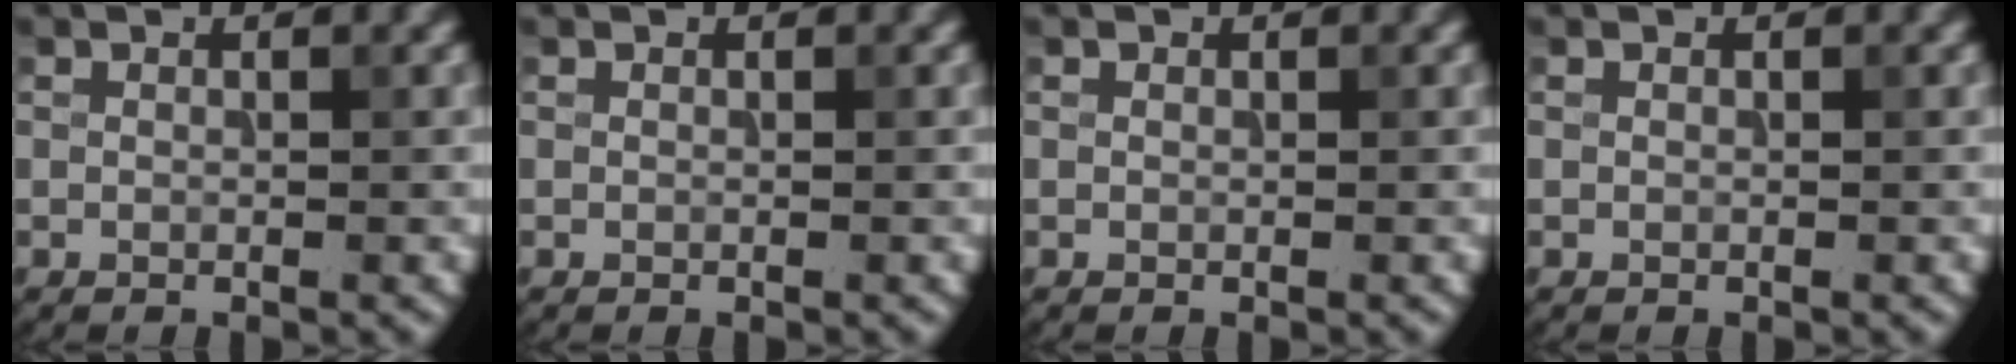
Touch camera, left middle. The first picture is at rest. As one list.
[{"total": 0.0}, {"total": 0.0}, {"total": 0.0}]